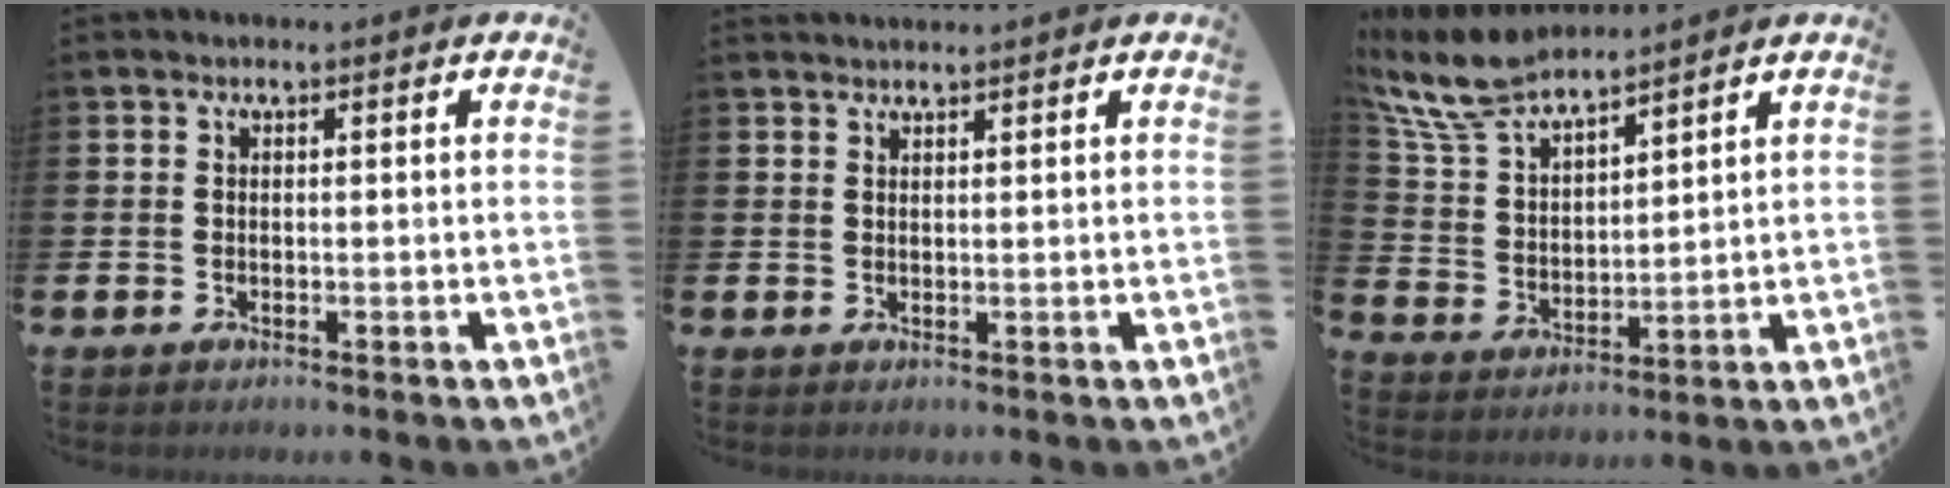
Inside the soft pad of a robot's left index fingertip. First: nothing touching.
{"total": 1.2, "force": [1.2, 0.0, 0.0], "torque": [0.002, -0.003, 0.022]}
{"total": 8.8, "force": [8.0, 2.1, 3.0], "torque": [-0.089, -0.035, 0.149]}